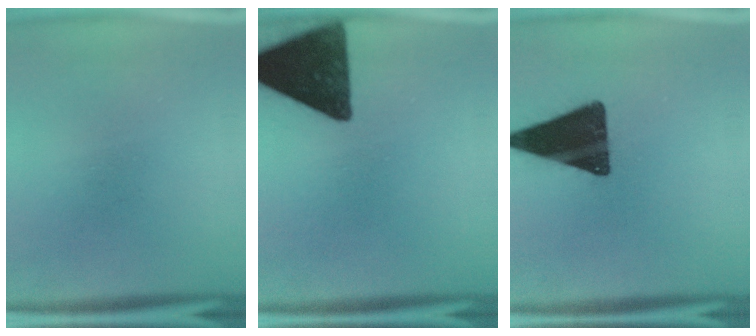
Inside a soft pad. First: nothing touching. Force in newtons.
{"total": 16.3}
{"total": 16.9}